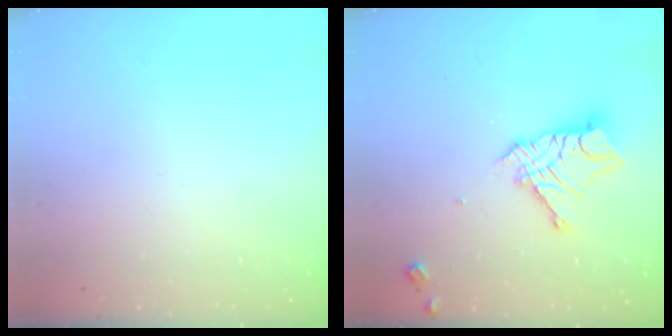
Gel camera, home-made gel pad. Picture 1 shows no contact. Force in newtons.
{"total": 12.3, "press": 12.2, "slide": 1.1}